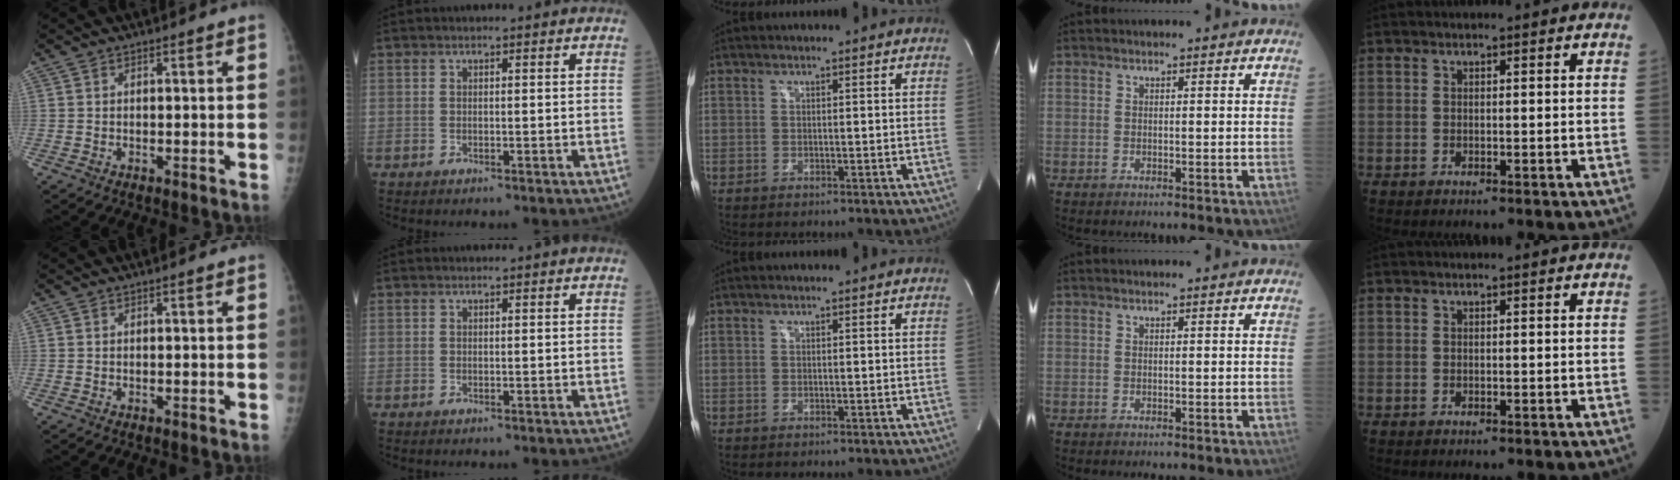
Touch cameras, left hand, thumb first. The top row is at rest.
{}